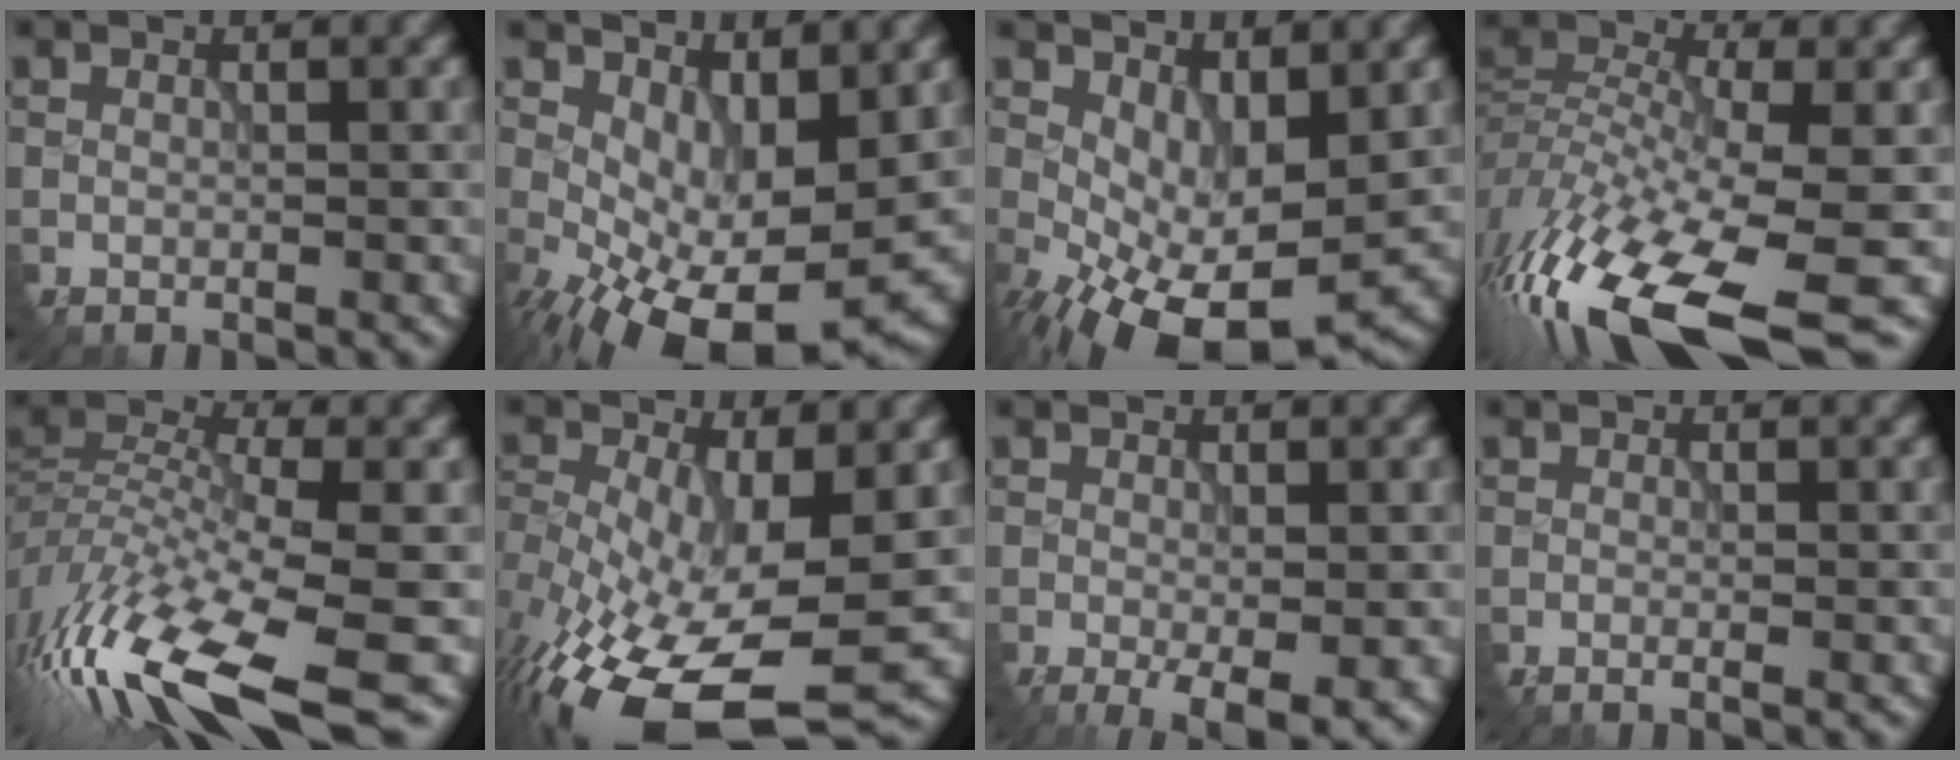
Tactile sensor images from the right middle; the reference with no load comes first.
{"total": 11.0, "force": [-2.2, 5.9, 9.0], "torque": [-0.148, -0.031, -0.016]}
{"total": 9.2, "force": [-2.1, 5.0, 7.5], "torque": [-0.144, -0.026, -0.017]}
{"total": 15.7, "force": [-9.5, 5.0, 11.5], "torque": [-0.259, -0.011, -0.158]}
{"total": 14.1, "force": [-8.4, 4.1, 10.5], "torque": [-0.230, -0.004, -0.146]}
{"total": 15.0, "force": [-6.2, 6.9, 11.7], "torque": [-0.249, -0.030, -0.091]}
{"total": 5.0, "force": [-2.3, 1.7, 4.1], "torque": [-0.072, -0.017, -0.027]}
{"total": 1.2, "force": [-0.7, 0.1, 0.9], "torque": [-0.022, -0.006, -0.013]}